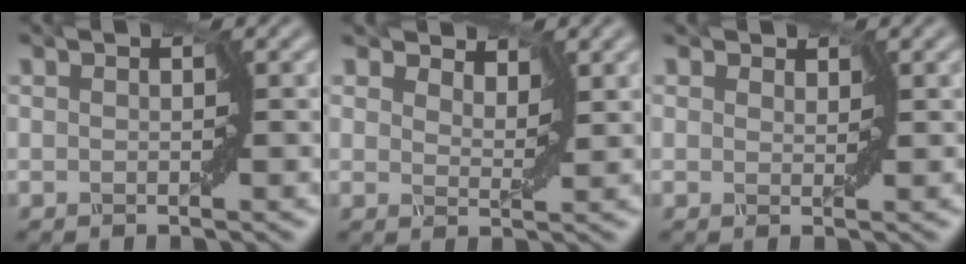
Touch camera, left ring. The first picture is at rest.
{"total": 3.3, "force": [2.8, 1.4, 1.2], "torque": [-0.029, 0.004, 0.027]}
{"total": 1.3, "force": [1.1, 0.7, 0.4], "torque": [-0.016, 0.003, 0.011]}